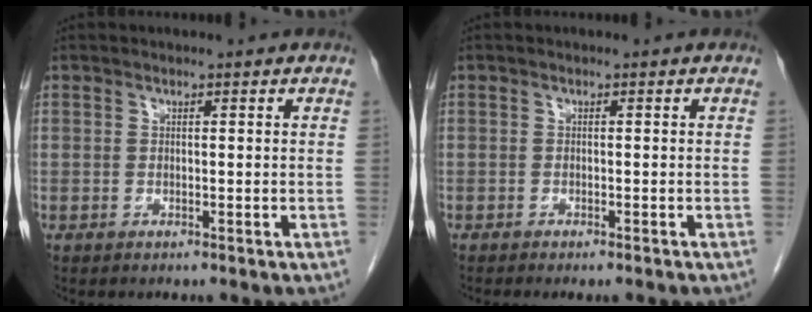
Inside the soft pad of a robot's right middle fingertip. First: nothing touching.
{"total": 3.6, "force": [-3.1, 0.4, 1.7], "torque": [-0.018, -0.006, -0.041]}